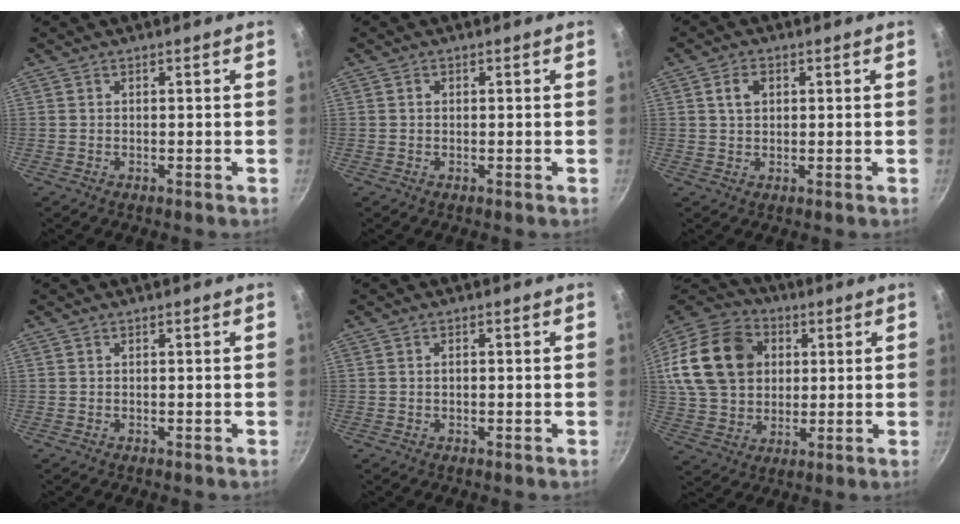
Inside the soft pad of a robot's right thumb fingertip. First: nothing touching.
{"total": 0.6, "force": [0.1, 0.5, 0.3], "torque": [-0.004, 0.005, 0.001]}
{"total": 3.4, "force": [1.0, 2.3, 2.2], "torque": [-0.030, 0.002, 0.017]}
{"total": 0.0}
{"total": 0.8, "force": [0.0, 0.5, 0.7], "torque": [-0.014, 0.004, -0.001]}
{"total": 23.8, "force": [5.6, 18.4, 14.0], "torque": [-0.274, 0.026, 0.102]}